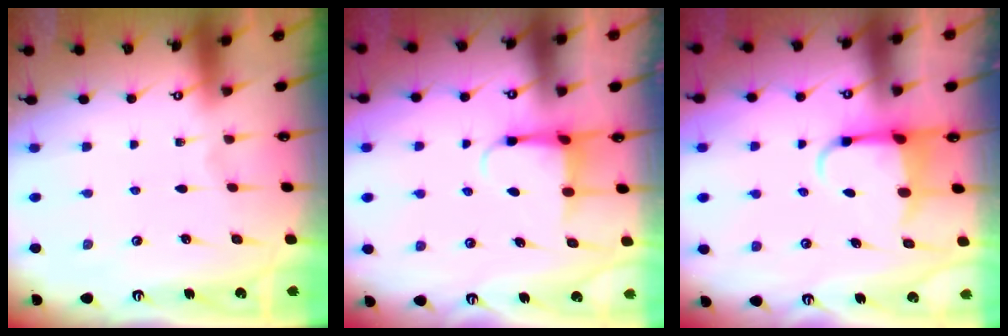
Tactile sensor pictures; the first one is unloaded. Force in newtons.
{"total": 3.9, "press": 3.8, "slide": 0.6}
{"total": 3.9, "press": 3.8, "slide": 1.1}